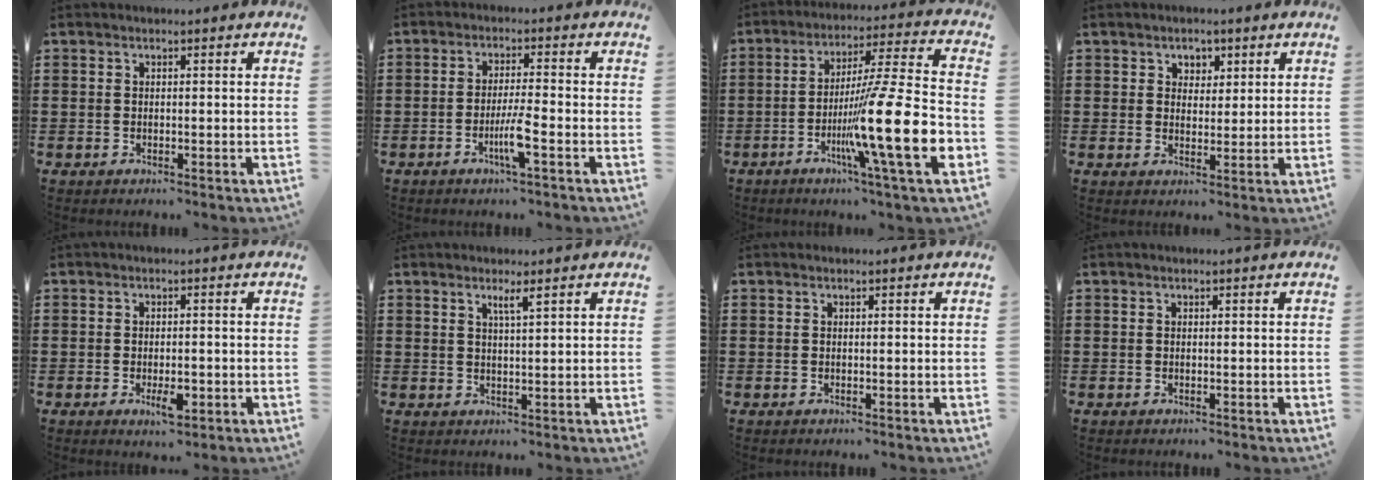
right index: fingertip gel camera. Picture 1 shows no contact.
{"total": 4.7, "force": [-2.1, 0.0, 4.1], "torque": [-0.076, -0.012, -0.038]}
{"total": 20.7, "force": [-6.3, 2.3, 19.5], "torque": [-0.329, -0.011, -0.107]}
{"total": 2.5, "force": [1.3, 1.9, 0.8], "torque": [-0.025, 0.010, 0.023]}
{"total": 3.3, "force": [-1.2, 1.2, 2.8], "torque": [-0.047, 0.002, -0.020]}
{"total": 2.0, "force": [1.2, 0.0, 1.6], "torque": [-0.032, -0.001, 0.020]}
{"total": 0.0}
{"total": 0.0}